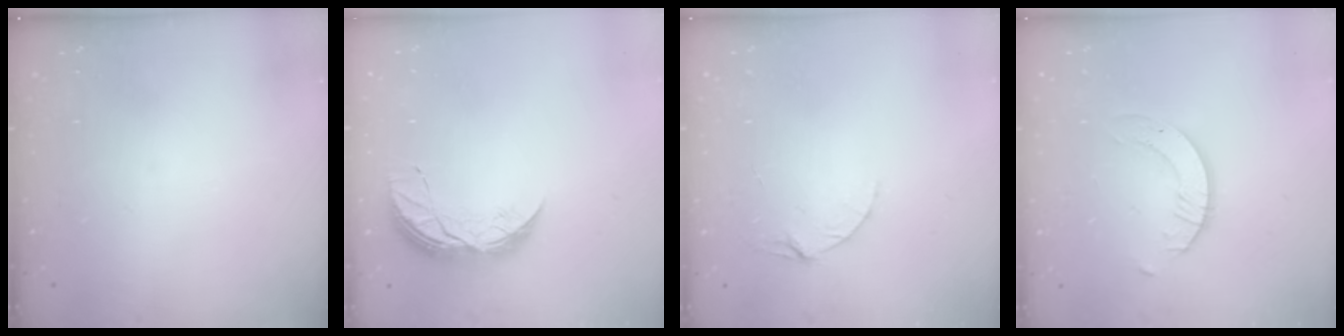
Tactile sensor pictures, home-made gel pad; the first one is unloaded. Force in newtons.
{"total": 8.1, "press": 8.0, "slide": 0.5}
{"total": 3.9, "press": 3.9, "slide": 0.4}
{"total": 2.1, "press": 2.1, "slide": 0.2}